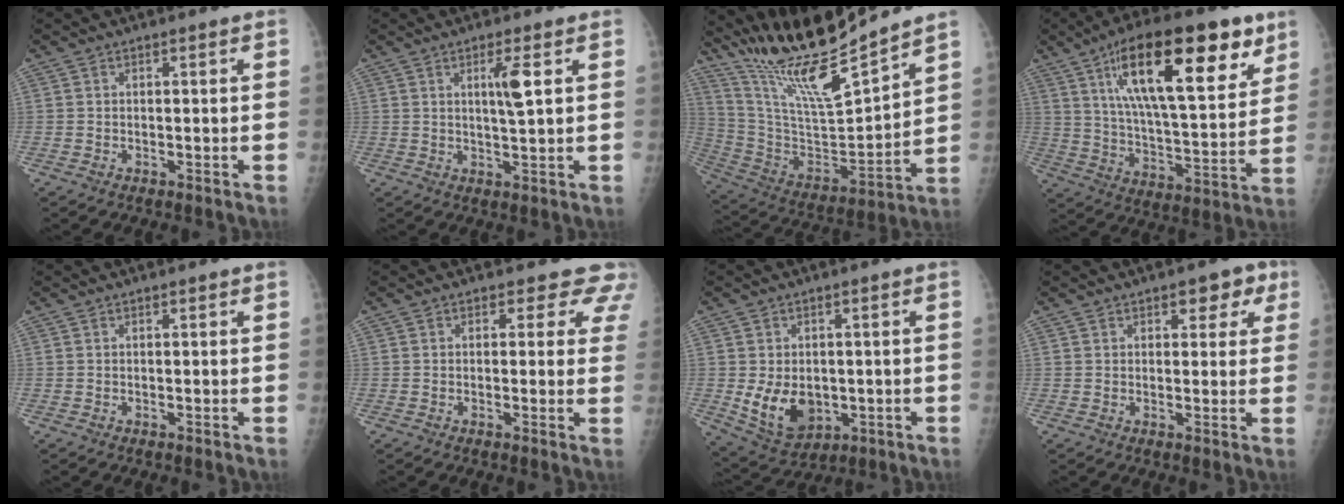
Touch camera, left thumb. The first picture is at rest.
{"total": 4.7, "force": [1.5, 0.4, 4.4], "torque": [-0.078, -0.013, 0.027]}
{"total": 19.8, "force": [17.3, 1.3, 9.6], "torque": [-0.153, -0.094, 0.328]}
{"total": 25.6, "force": [12.7, 9.0, 20.3], "torque": [-0.295, -0.034, 0.210]}
{"total": 0.0}
{"total": 5.6, "force": [4.3, 3.2, 1.4], "torque": [0.027, -0.017, 0.030]}
{"total": 9.4, "force": [-1.2, 7.0, 6.2], "torque": [-0.081, -0.009, 0.002]}
{"total": 5.1, "force": [2.5, 3.2, 3.0], "torque": [0.003, -0.006, 0.024]}